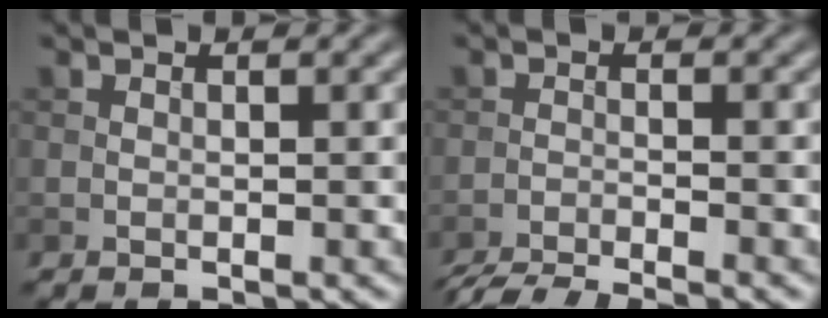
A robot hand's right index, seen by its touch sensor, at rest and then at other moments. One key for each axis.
{"total": 6.3, "fx": -5.9, "fy": 0.8, "fz": 2.1, "tx": -0.041, "ty": -0.018, "tz": -0.099}